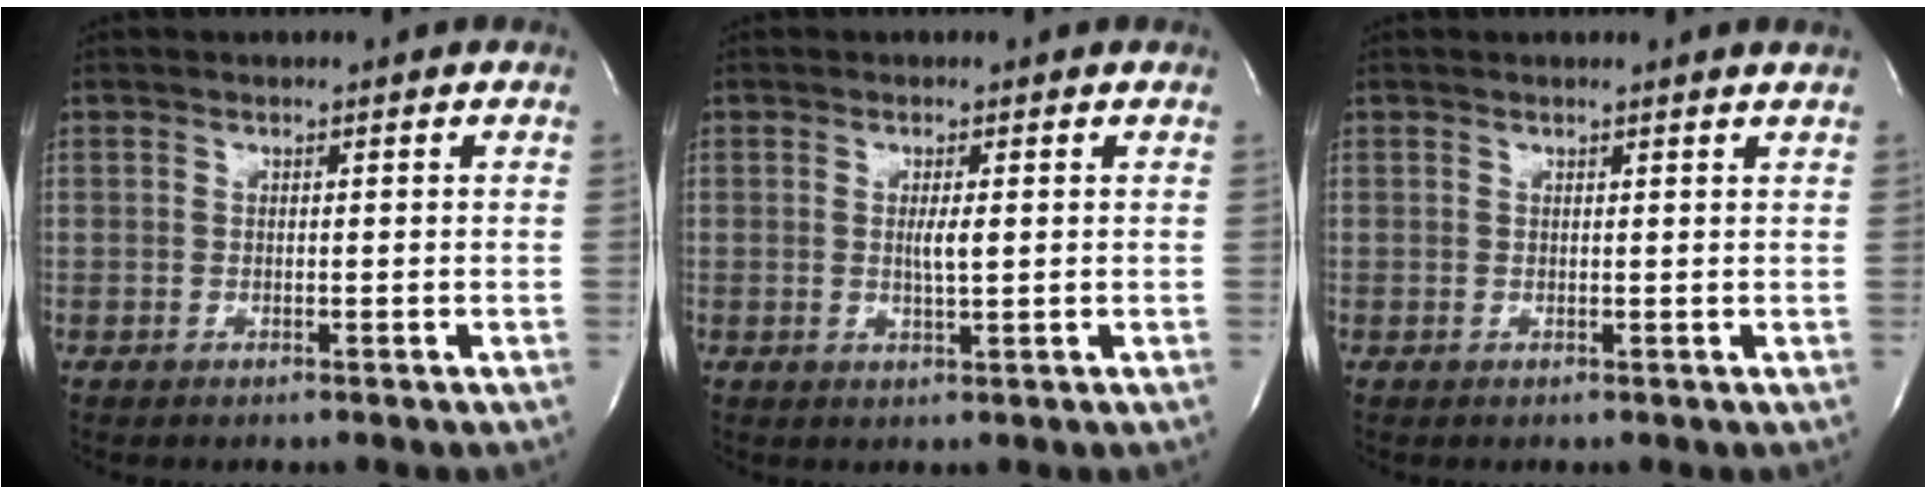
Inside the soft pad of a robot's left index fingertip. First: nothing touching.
{"total": 2.2, "force": [0.2, 0.1, 2.2], "torque": [-0.044, -0.003, 0.005]}
{"total": 1.2, "force": [1.1, -0.4, 0.3], "torque": [-0.019, -0.009, 0.014]}